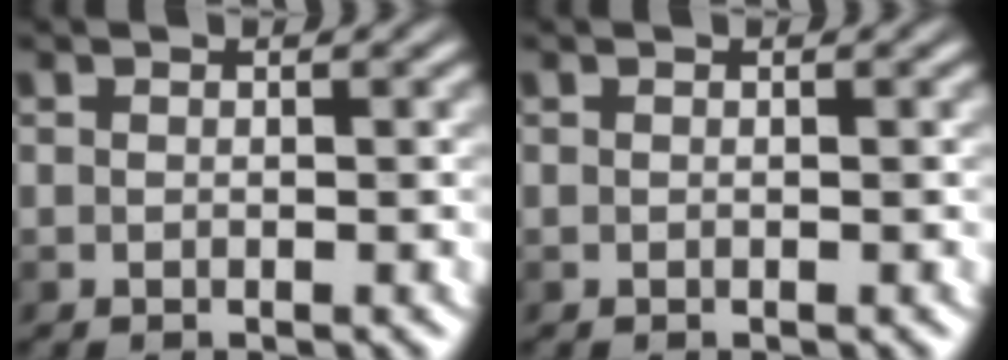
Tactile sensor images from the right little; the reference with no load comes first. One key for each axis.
{"total": 0.0}